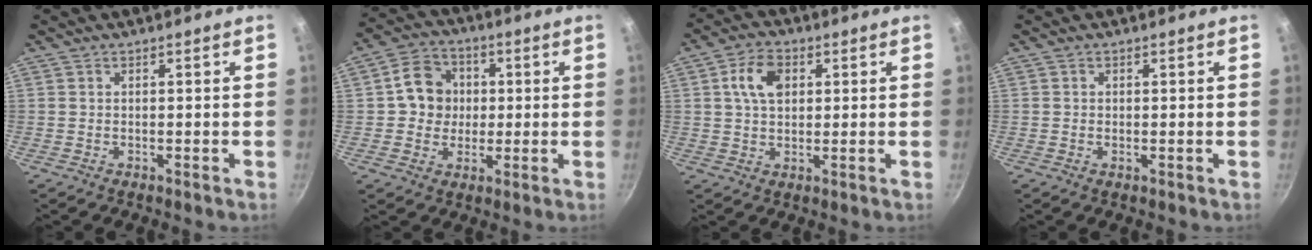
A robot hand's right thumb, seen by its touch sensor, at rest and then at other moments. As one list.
[{"total": 9.0, "force": [0.9, 8.2, 3.6], "torque": [-0.025, 0.013, 0.006]}, {"total": 7.3, "force": [1.8, 4.9, 5.1], "torque": [-0.076, 0.008, 0.027]}, {"total": 0.0}]